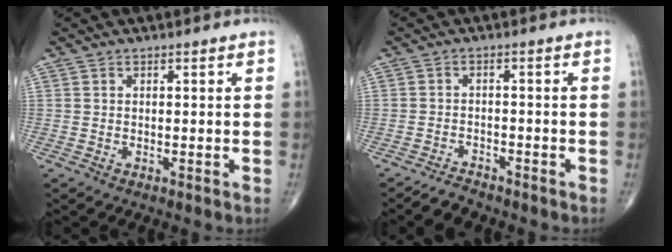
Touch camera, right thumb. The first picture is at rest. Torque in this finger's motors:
{"motor_torque": [0.45, -0.16, 0.05, -0.56, -0.01]}